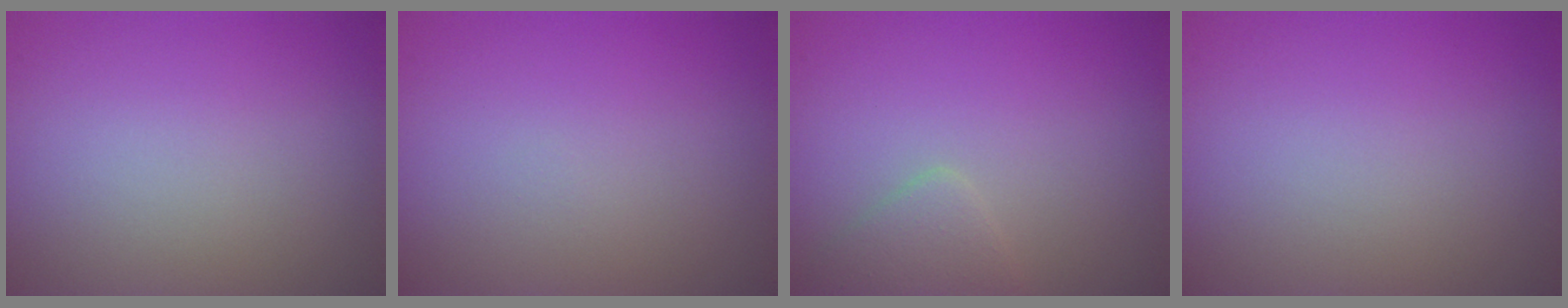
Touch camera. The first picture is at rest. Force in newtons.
{"total": 0.0}
{"total": 1.7, "press": 1.7, "slide": 0.1}
{"total": 0.0}